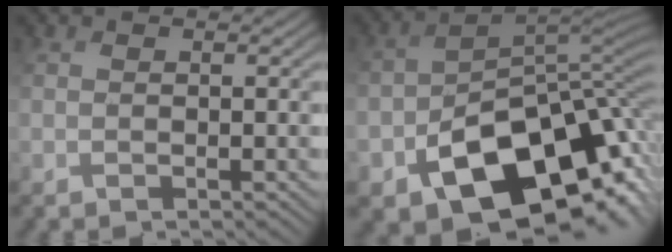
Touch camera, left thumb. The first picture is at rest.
{"total": 14.7, "force": [-8.7, 8.6, 8.2], "torque": [-0.139, -0.042, -0.122]}